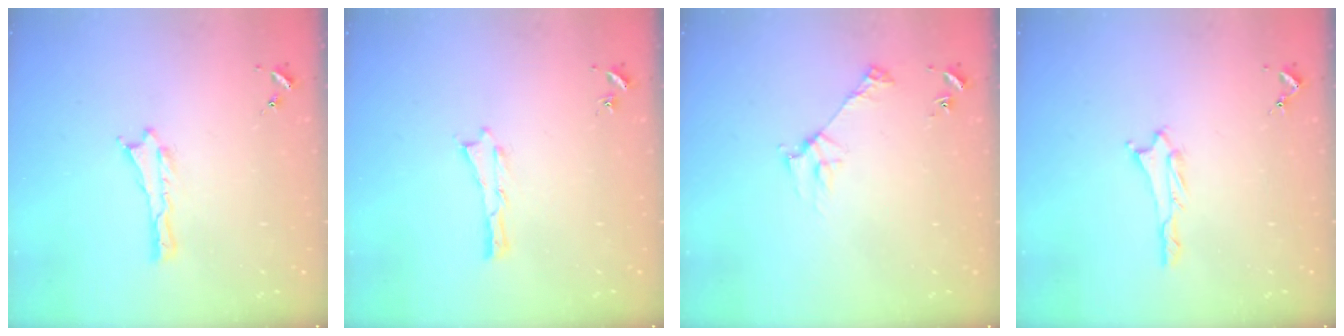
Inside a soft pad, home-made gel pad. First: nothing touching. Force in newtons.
{"total": 0.0}
{"total": 2.8, "press": 2.8, "slide": 0.3}
{"total": 1.2, "press": 1.2, "slide": 0.1}